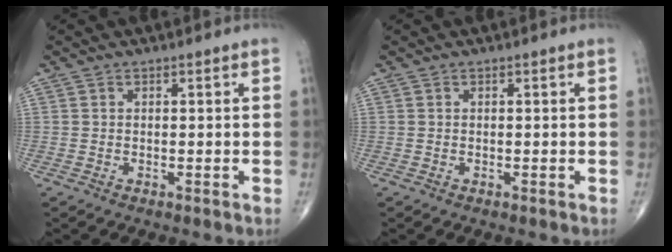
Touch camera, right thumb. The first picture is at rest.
{"total": 0.0}